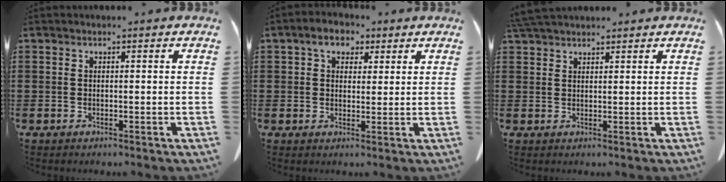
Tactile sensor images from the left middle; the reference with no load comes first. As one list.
[{"total": 4.6, "force": [2.7, 3.0, 2.2], "torque": [-0.051, 0.010, 0.047]}, {"total": 3.1, "force": [2.9, 0.6, 1.1], "torque": [-0.030, -0.001, 0.056]}]